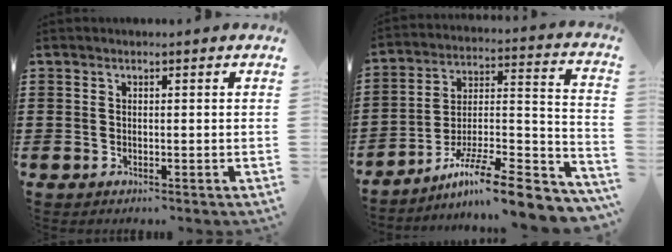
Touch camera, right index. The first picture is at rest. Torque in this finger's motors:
{"motor_torque": [0.99, 0.95, 0.63, 0.20]}